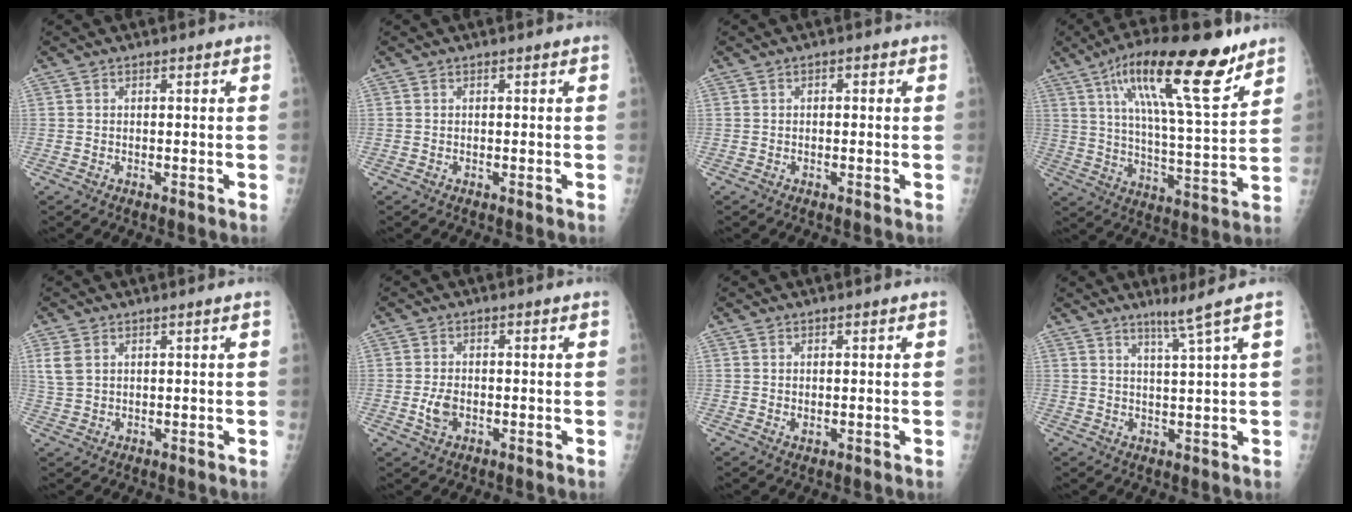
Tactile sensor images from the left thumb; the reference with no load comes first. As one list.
[{"total": 0.0}, {"total": 1.2, "force": [0.3, 0.8, 0.9], "torque": [-0.004, 0.003, -0.001]}, {"total": 21.4, "force": [12.4, 5.4, 16.6], "torque": [-0.252, -0.039, 0.205]}, {"total": 3.4, "force": [1.6, 1.7, 2.5], "torque": [-0.062, 0.001, 0.041]}, {"total": 3.5, "force": [-0.8, 2.3, 2.5], "torque": [-0.048, 0.001, -0.012]}, {"total": 0.9, "force": [0.3, 0.6, 0.7], "torque": [-0.011, -0.005, 0.010]}, {"total": 4.5, "force": [2.9, -1.6, 3.1], "torque": [-0.057, -0.028, 0.056]}]